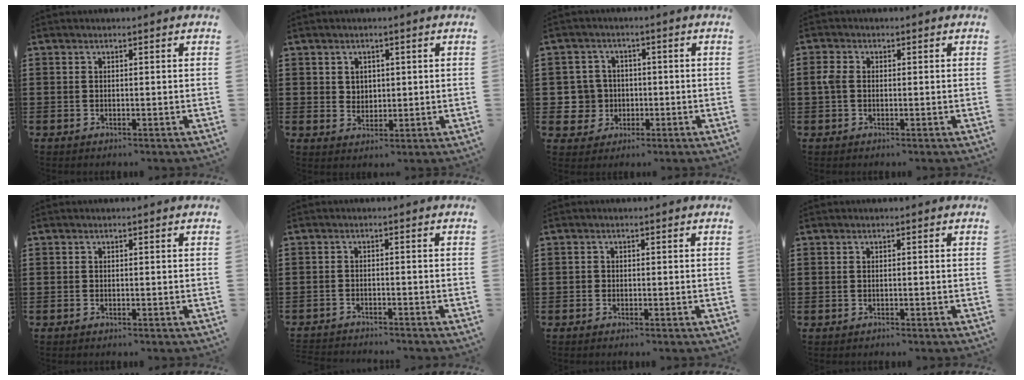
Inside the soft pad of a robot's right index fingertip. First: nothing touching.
{"total": 2.5, "force": [1.3, 2.1, 0.4], "torque": [-0.016, 0.010, 0.023]}
{"total": 5.6, "force": [-0.4, 5.5, 1.1], "torque": [-0.056, 0.012, -0.011]}
{"total": 2.4, "force": [0.0, 1.7, 1.7], "torque": [-0.051, 0.001, -0.005]}
{"total": 0.0}
{"total": 1.7, "force": [-1.7, 0.0, -0.2], "torque": [-0.001, 0.003, -0.037]}
{"total": 0.7, "force": [-0.3, 0.6, 0.1], "torque": [-0.001, 0.004, -0.008]}
{"total": 0.0}